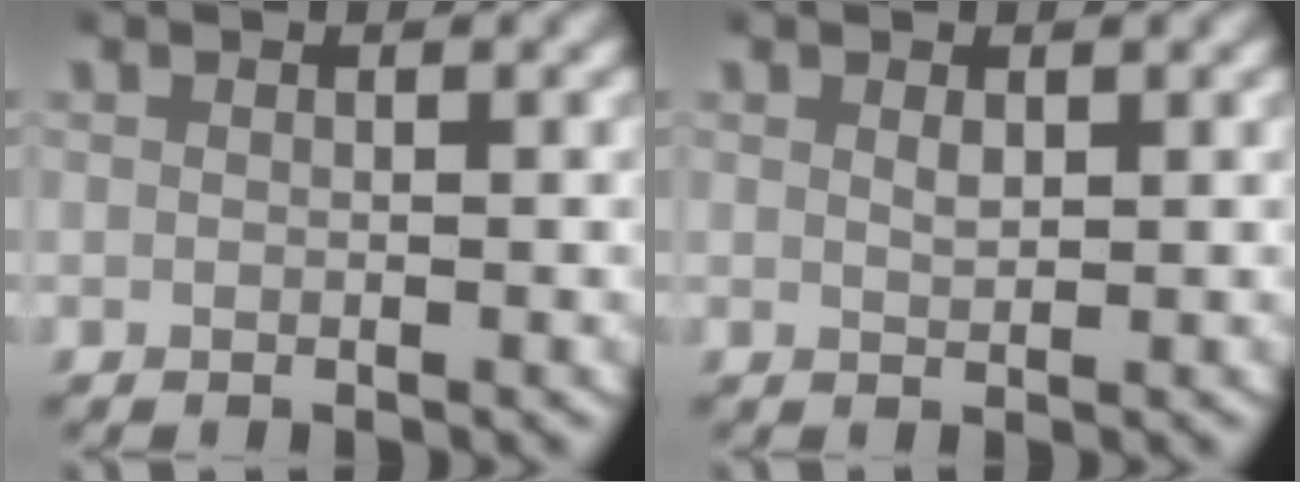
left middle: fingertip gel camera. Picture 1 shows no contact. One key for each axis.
{"total": 0.9, "fx": 0.6, "fy": 0.3, "fz": 0.6, "tx": -0.013, "ty": -0.006, "tz": 0.015}